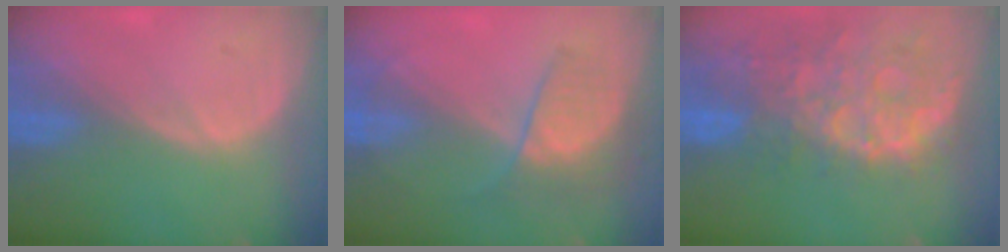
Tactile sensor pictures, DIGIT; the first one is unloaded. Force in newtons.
{"total": 6.8, "press": 6.0, "slide": 3.3}
{"total": 13.7, "press": 11.1, "slide": 7.9}